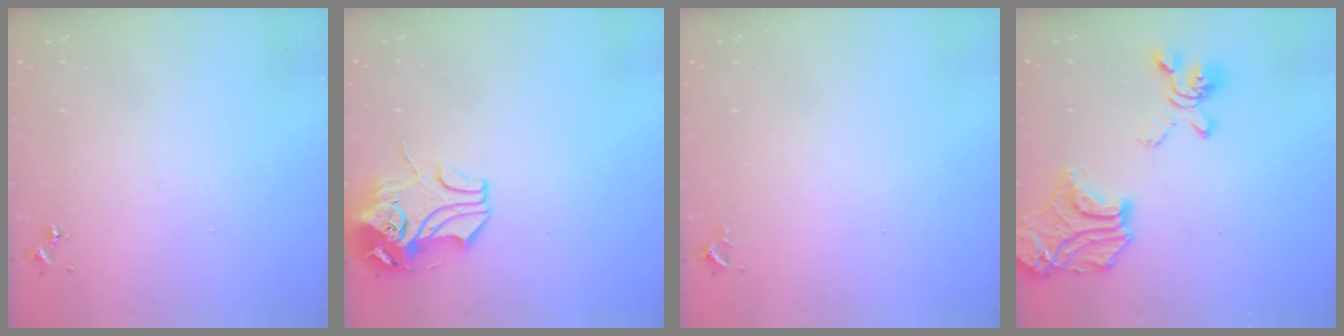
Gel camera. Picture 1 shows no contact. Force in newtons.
{"total": 10.3, "press": 10.2, "slide": 1.7}
{"total": 2.6, "press": 2.6, "slide": 0.4}
{"total": 25.0, "press": 24.9, "slide": 2.6}